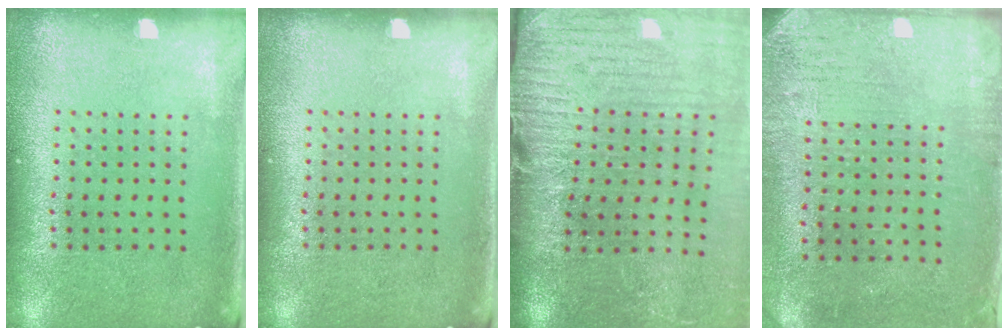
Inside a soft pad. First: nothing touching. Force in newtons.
{"total": 0.0}
{"total": 3.9, "press": 3.5, "slide": 1.8}
{"total": 3.1, "press": 2.6, "slide": 1.7}